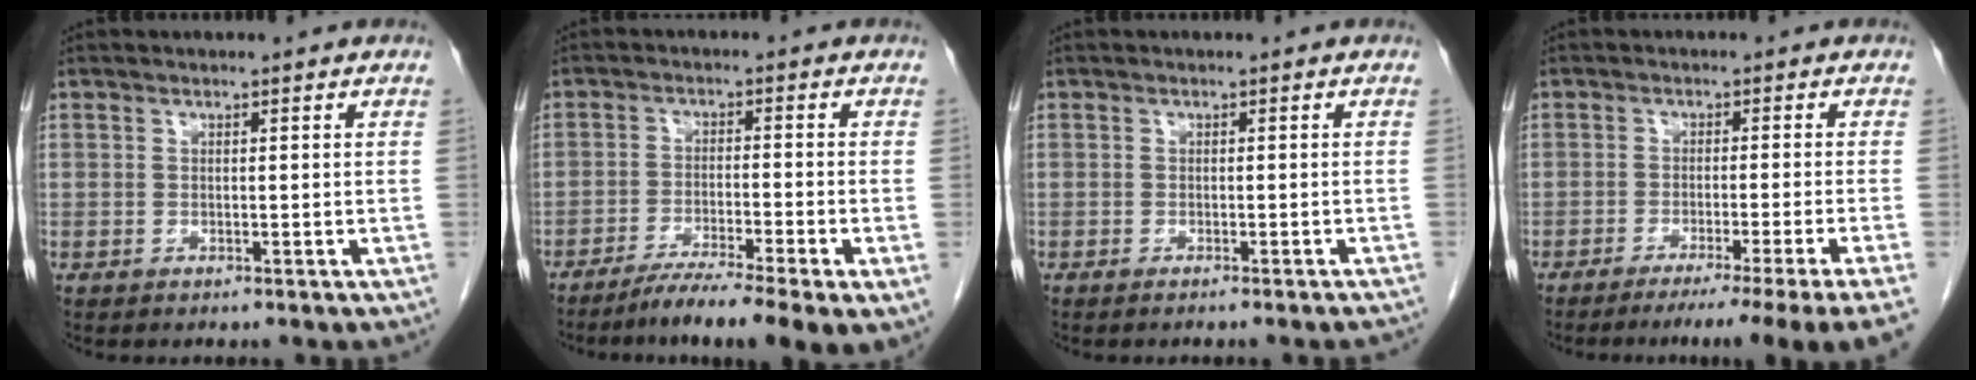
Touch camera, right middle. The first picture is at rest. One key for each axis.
{"total": 11.1, "fx": -7.3, "fy": 0.5, "fz": 8.4, "tx": -0.119, "ty": -0.018, "tz": -0.115}
{"total": 4.6, "fx": -4.2, "fy": -0.2, "fz": 1.8, "tx": -0.017, "ty": -0.008, "tz": -0.052}
{"total": 13.6, "fx": -11.3, "fy": -2.4, "fz": 7.1, "tx": -0.062, "ty": -0.037, "tz": -0.151}